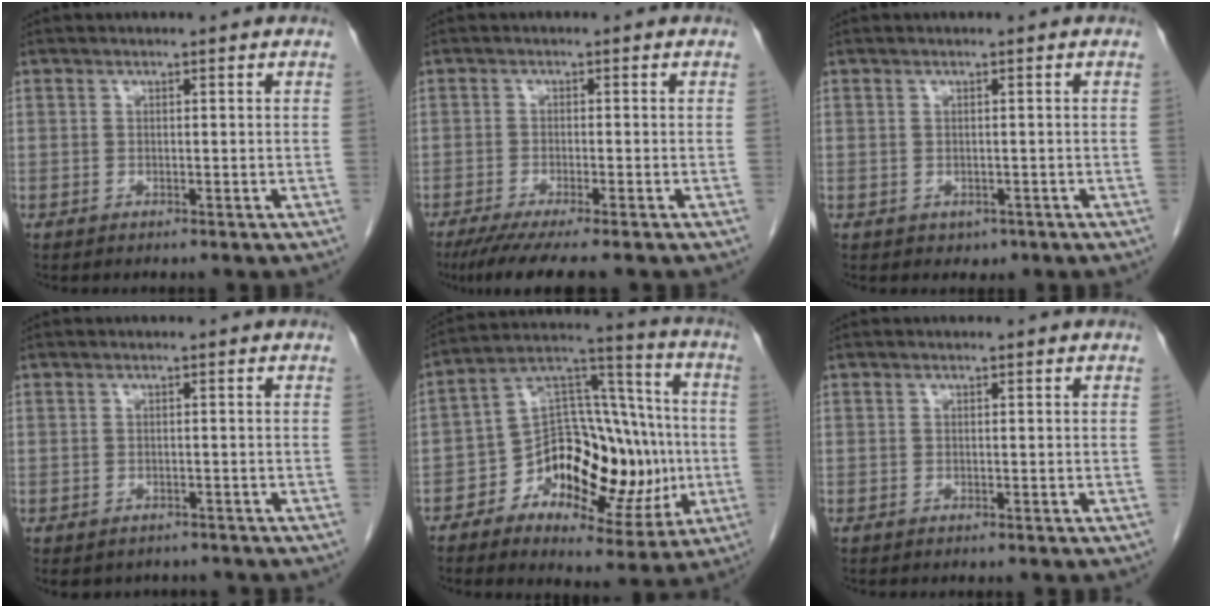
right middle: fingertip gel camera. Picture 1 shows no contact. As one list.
[{"total": 7.2, "force": [-5.7, -0.1, 4.4], "torque": [-0.063, -0.018, -0.092]}, {"total": 1.1, "force": [-0.2, 1.0, 0.3], "torque": [-0.007, 0.002, 0.004]}, {"total": 3.8, "force": [-3.1, 2.1, 0.4], "torque": [0.000, 0.006, -0.038]}, {"total": 18.0, "force": [-3.4, 10.2, 14.4], "torque": [-0.211, 0.044, -0.047]}, {"total": 0.0}]